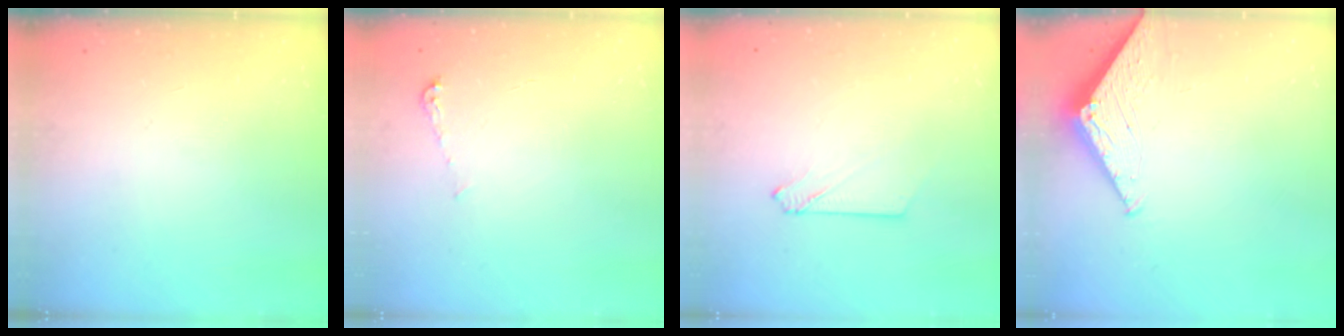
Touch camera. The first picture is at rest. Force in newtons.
{"total": 4.4, "press": 4.4, "slide": 0.5}
{"total": 2.1, "press": 2.1, "slide": 0.3}
{"total": 3.0, "press": 2.9, "slide": 0.3}